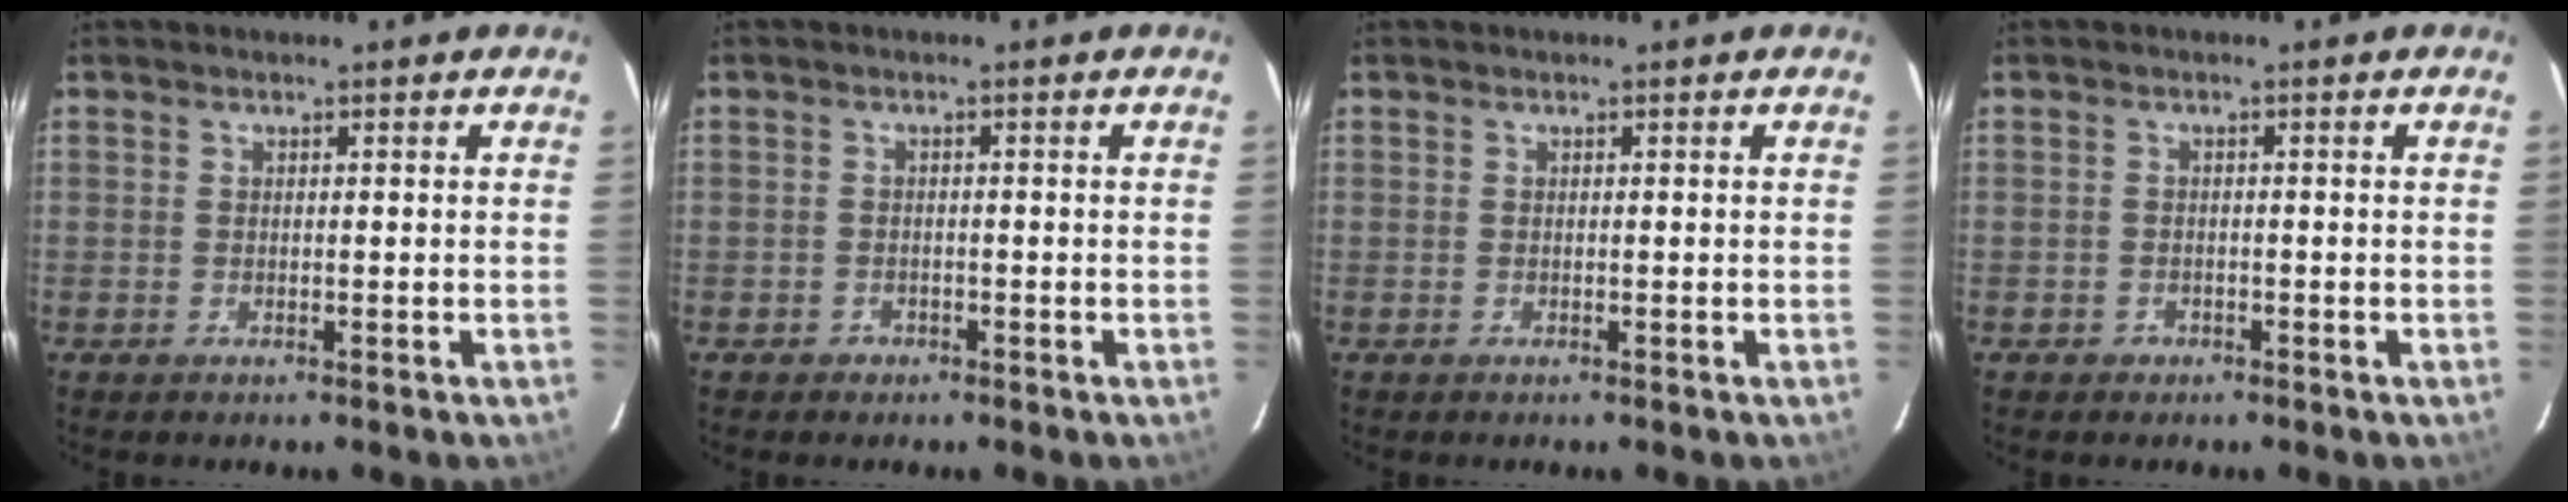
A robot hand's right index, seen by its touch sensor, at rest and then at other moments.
{"total": 1.7, "force": [-1.1, 1.3, 0.1], "torque": [-0.005, 0.004, -0.015]}
{"total": 0.0}
{"total": 1.6, "force": [-1.0, 1.3, 0.1], "torque": [-0.004, 0.004, -0.013]}